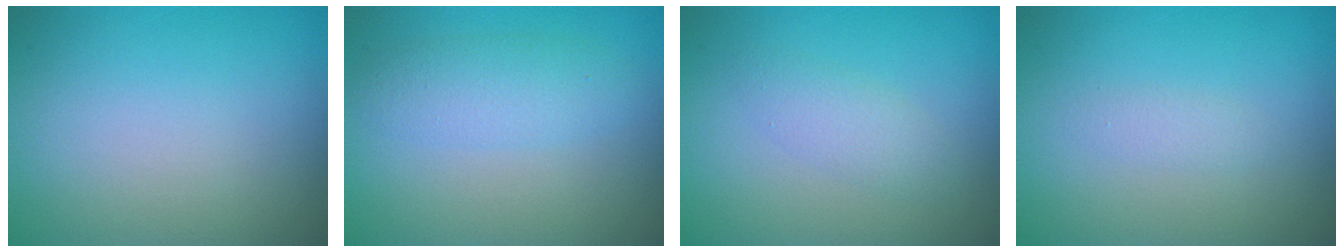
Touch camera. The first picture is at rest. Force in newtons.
{"total": 2.8, "press": 2.8, "slide": 0.0}
{"total": 1.8, "press": 1.8, "slide": 0.1}
{"total": 0.9, "press": 0.9, "slide": 0.0}